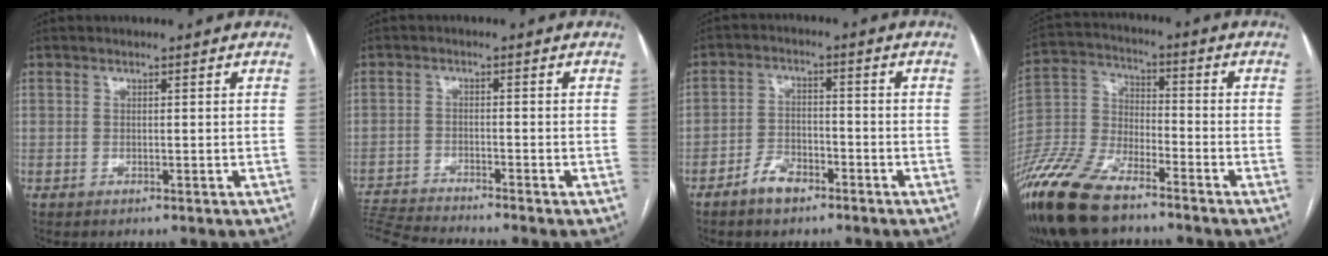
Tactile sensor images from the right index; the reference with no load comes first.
{"total": 7.3, "force": [-6.9, -1.9, 1.3], "torque": [-0.022, -0.011, -0.125]}
{"total": 4.6, "force": [-3.2, 2.5, 2.2], "torque": [-0.040, 0.006, -0.057]}
{"total": 15.3, "force": [-11.6, 5.0, 8.7], "torque": [-0.189, -0.013, -0.225]}